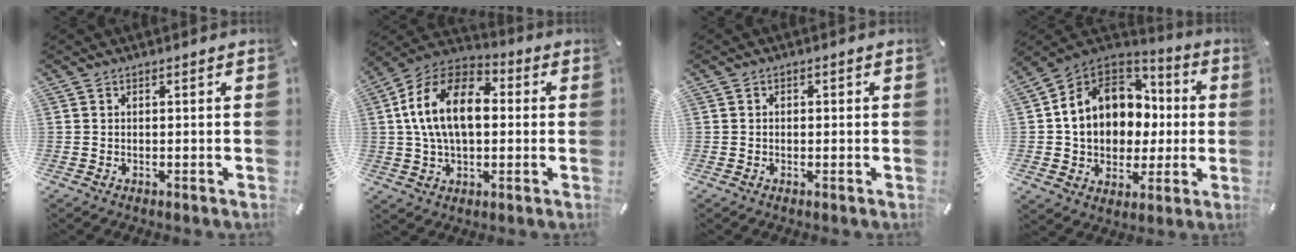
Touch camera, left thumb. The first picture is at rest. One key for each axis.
{"total": 16.1, "fx": 1.6, "fy": 10.2, "fz": 12.3, "tx": -0.264, "ty": 0.011, "tz": 0.025}
{"total": 0.8, "fx": -0.2, "fy": 0.7, "fz": 0.3, "tx": -0.006, "ty": 0.005, "tz": -0.006}
{"total": 13.5, "fx": 1.5, "fy": 12.1, "fz": 5.8, "tx": -0.131, "ty": -0.004, "tz": 0.035}